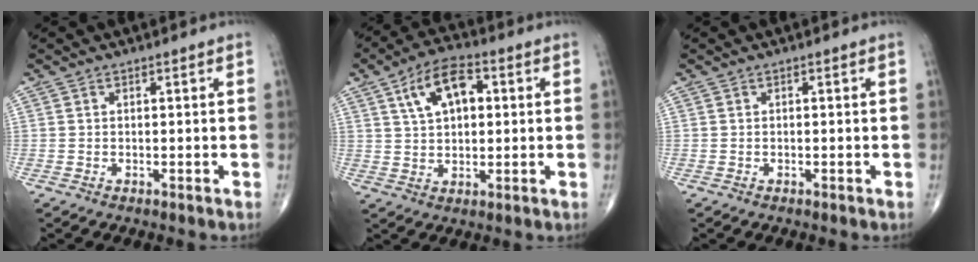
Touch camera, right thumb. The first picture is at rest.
{"total": 10.5, "force": [3.3, 5.8, 8.1], "torque": [-0.128, 0.008, 0.052]}
{"total": 0.0}